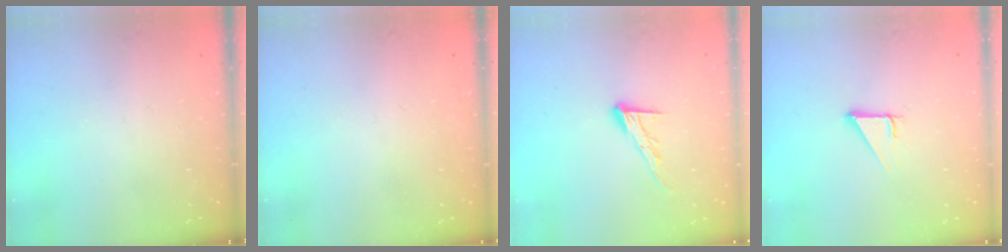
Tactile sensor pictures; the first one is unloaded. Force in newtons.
{"total": 1.6, "press": 1.5, "slide": 0.1}
{"total": 9.8, "press": 9.8, "slide": 0.6}
{"total": 2.8, "press": 2.8, "slide": 0.0}